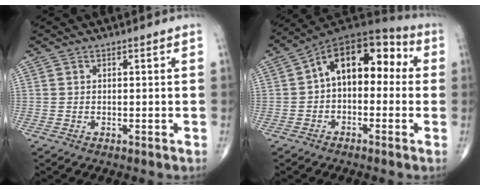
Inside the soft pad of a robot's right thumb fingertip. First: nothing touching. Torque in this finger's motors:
{"motor_torque": [0.21, 0.39, 0.29, -0.13, 0.12]}